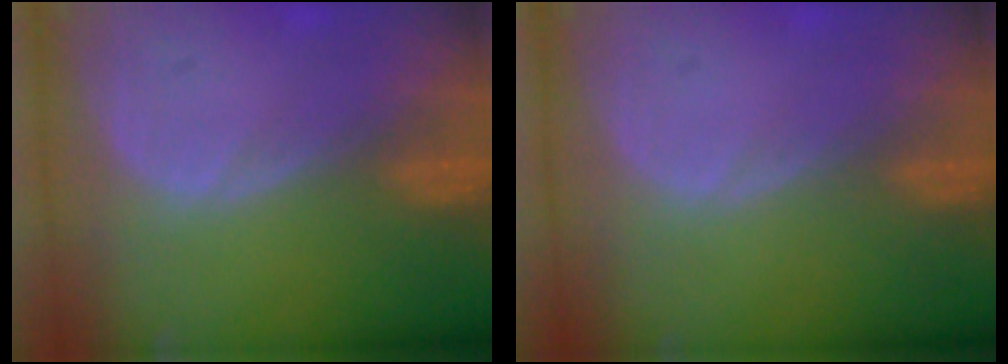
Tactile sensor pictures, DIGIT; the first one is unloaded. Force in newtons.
{"total": 0.0}